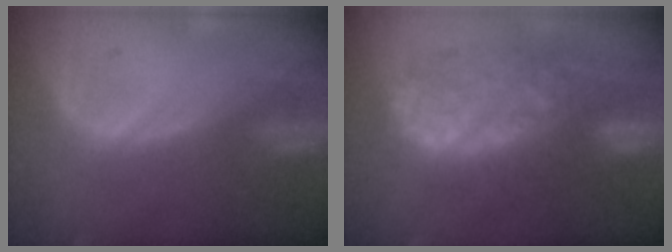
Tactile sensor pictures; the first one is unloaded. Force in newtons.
{"total": 11.6, "press": 11.5, "slide": 1.4}